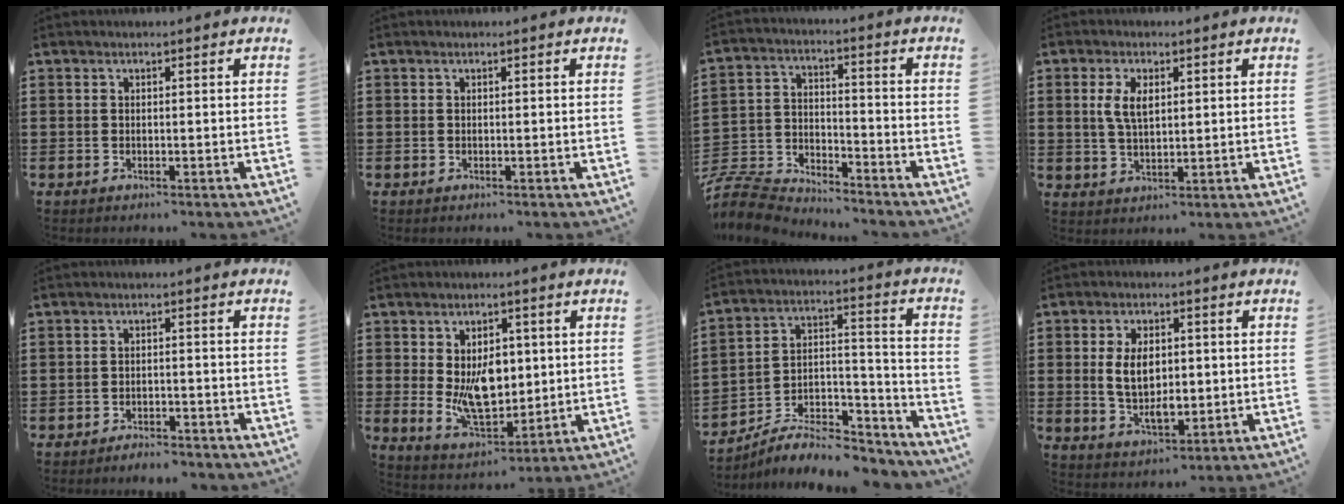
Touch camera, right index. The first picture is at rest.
{"total": 0.0}
{"total": 7.5, "force": [-7.3, 1.7, 1.0], "torque": [-0.038, 0.007, -0.151]}
{"total": 4.8, "force": [1.2, 2.3, 4.0], "torque": [-0.085, 0.010, 0.019]}
{"total": 2.4, "force": [-2.3, 0.3, 0.1], "torque": [-0.009, 0.001, -0.049]}
{"total": 9.0, "force": [0.5, 5.4, 7.1], "torque": [-0.106, 0.001, 0.009]}
{"total": 7.5, "force": [-6.4, 3.0, 2.7], "torque": [-0.040, 0.019, -0.119]}
{"total": 7.2, "force": [0.6, 4.2, 5.7], "torque": [-0.097, 0.002, 0.004]}